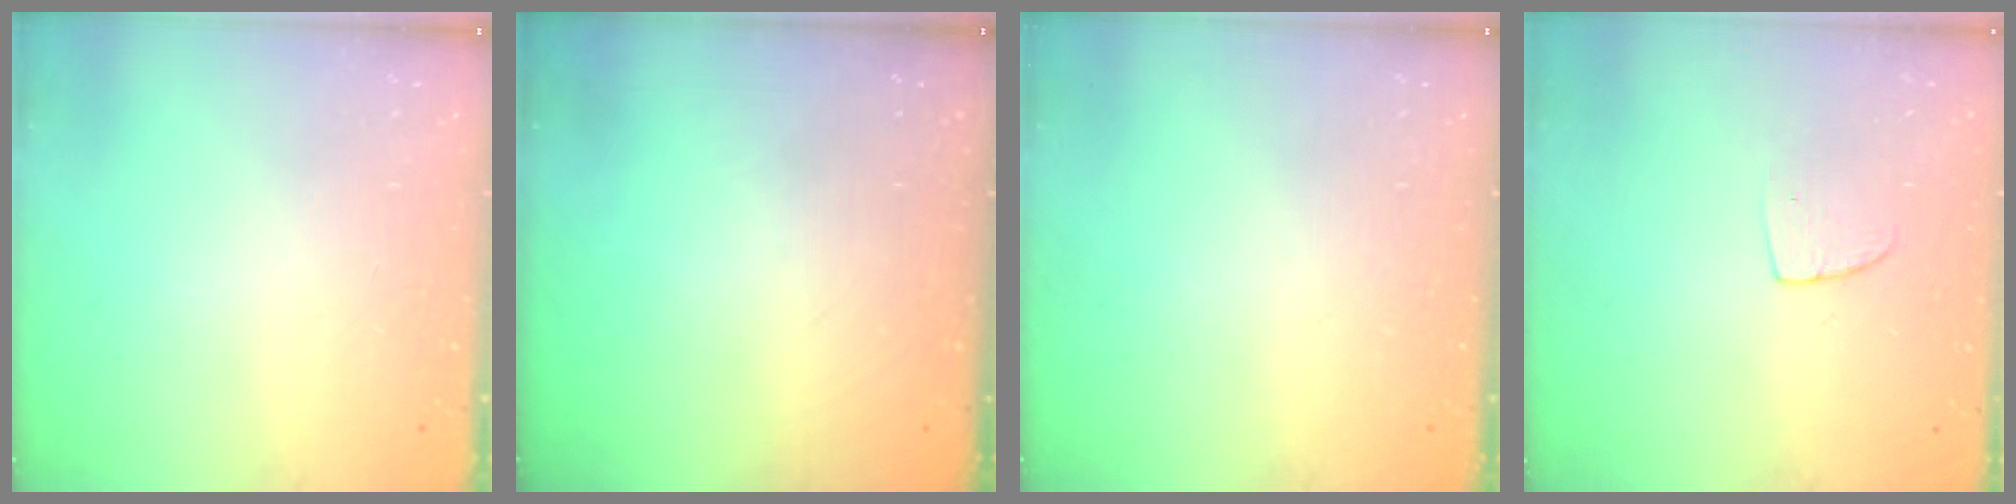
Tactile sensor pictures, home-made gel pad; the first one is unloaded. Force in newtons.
{"total": 0.0}
{"total": 0.0}
{"total": 4.9, "press": 4.8, "slide": 0.4}